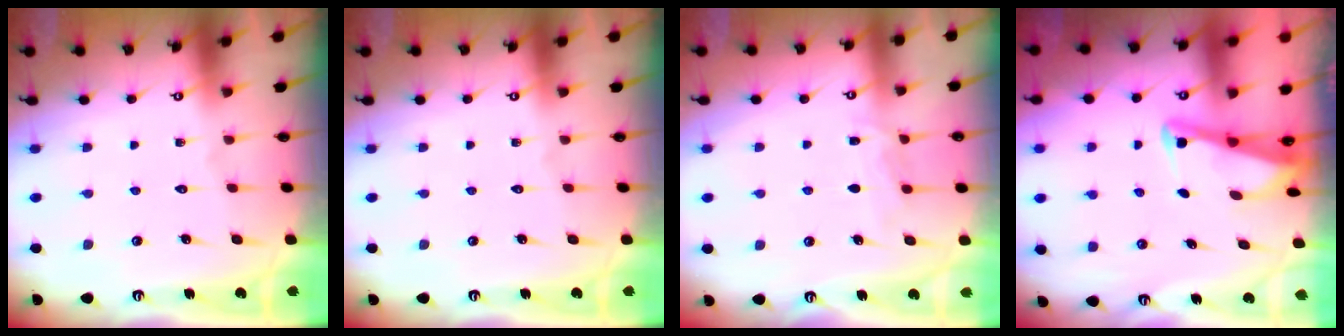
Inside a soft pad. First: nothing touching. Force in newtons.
{"total": 0.0}
{"total": 6.3, "press": 6.3, "slide": 0.7}
{"total": 2.8, "press": 2.8, "slide": 0.3}